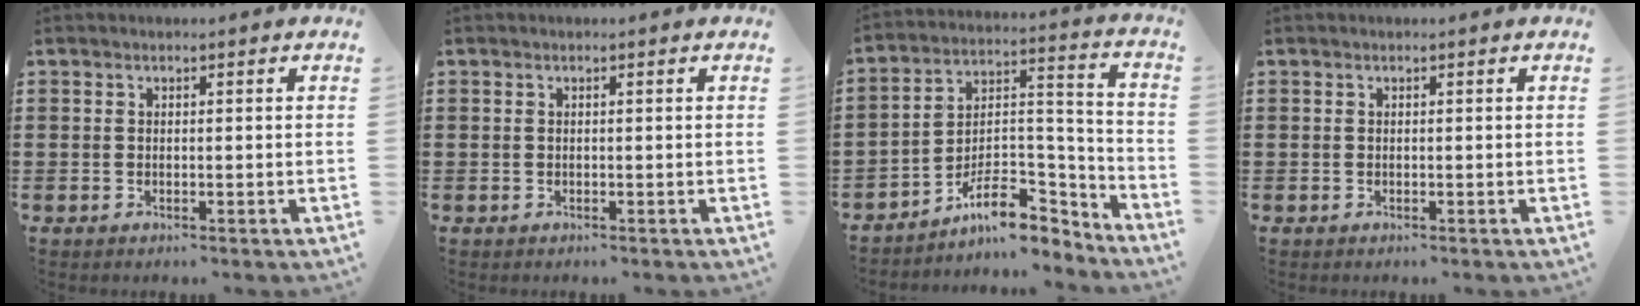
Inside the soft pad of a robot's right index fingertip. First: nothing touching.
{"total": 0.0}
{"total": 10.0, "force": [-7.5, 4.2, 5.1], "torque": [-0.087, 0.016, -0.139]}
{"total": 0.0}